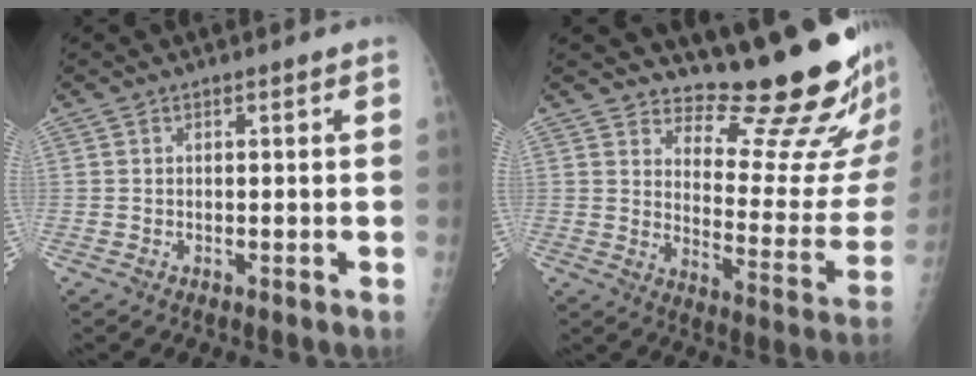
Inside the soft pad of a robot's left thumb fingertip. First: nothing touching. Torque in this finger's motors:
{"motor_torque": [0.40, 0.25, 0.00, -0.40, 0.01]}